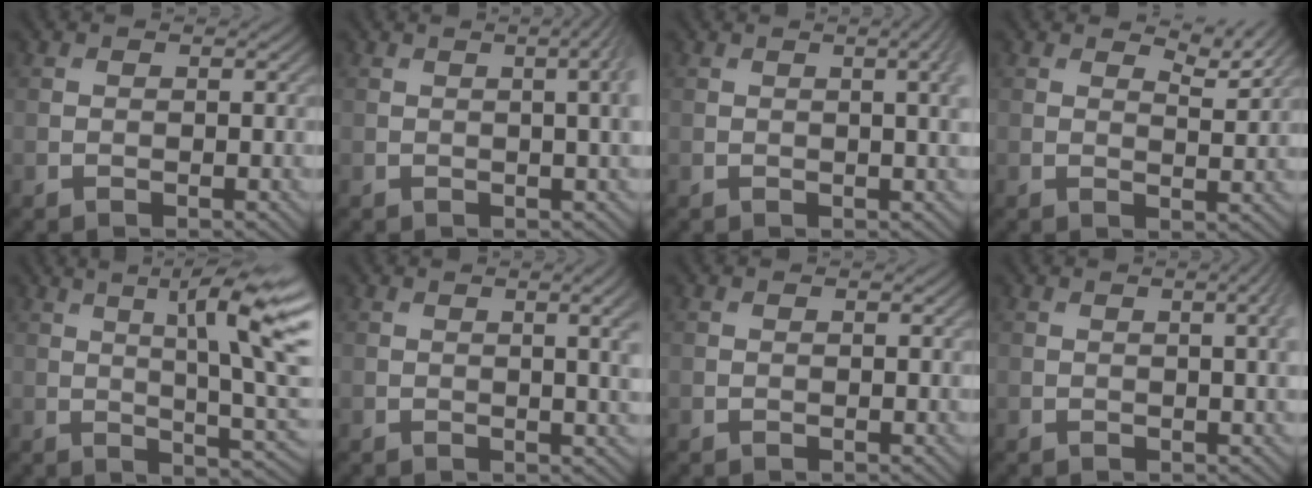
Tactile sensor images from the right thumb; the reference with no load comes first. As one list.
[{"total": 4.2, "force": [0.6, 1.1, 4.0], "torque": [-0.043, 0.016, 0.006]}, {"total": 3.7, "force": [0.8, 0.9, 3.5], "torque": [-0.042, 0.011, 0.010]}, {"total": 3.1, "force": [2.7, 0.5, 1.5], "torque": [-0.024, -0.009, 0.045]}, {"total": 13.1, "force": [4.4, 2.6, 12.1], "torque": [-0.176, 0.010, 0.079]}, {"total": 4.4, "force": [0.8, 1.1, 4.1], "torque": [-0.051, 0.009, 0.013]}, {"total": 0.0}, {"total": 2.9, "force": [0.6, 0.6, 2.8], "torque": [-0.032, 0.009, 0.007]}]